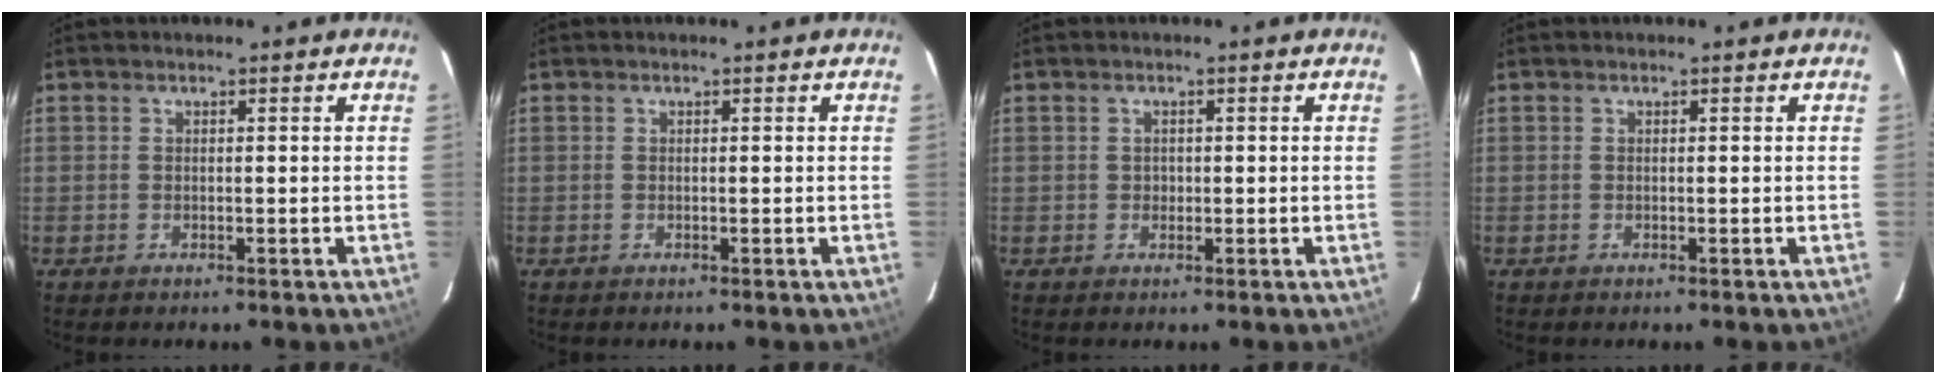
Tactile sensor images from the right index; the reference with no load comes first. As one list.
[{"total": 0.0}, {"total": 1.0, "force": [-0.1, 1.0, 0.1], "torque": [0.002, 0.002, 0.000]}, {"total": 0.0}]